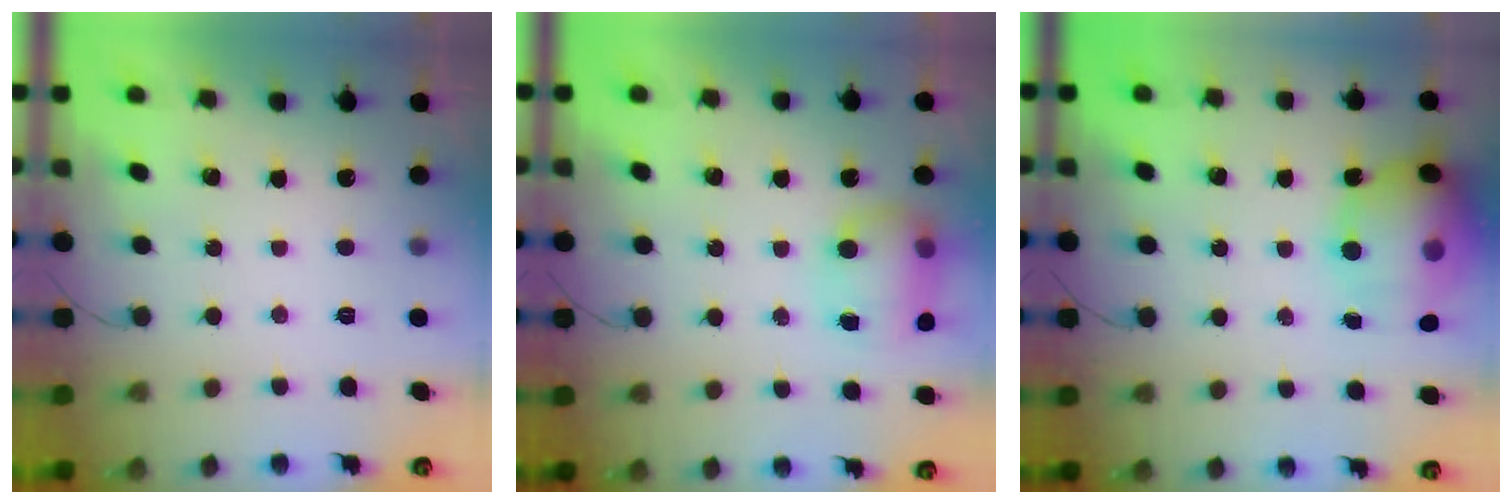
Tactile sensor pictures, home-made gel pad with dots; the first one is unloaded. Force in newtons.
{"total": 11.5, "press": 9.4, "slide": 6.6}
{"total": 17.9, "press": 16.9, "slide": 5.7}